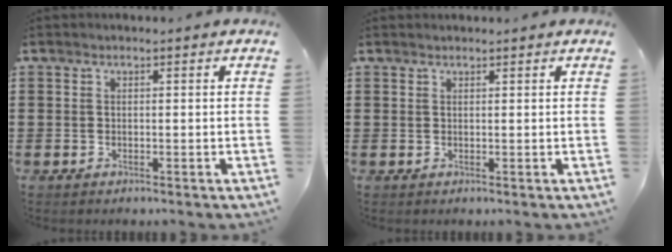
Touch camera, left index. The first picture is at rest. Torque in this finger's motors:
{"motor_torque": [0.90, -1.24, 0.01, -0.01]}